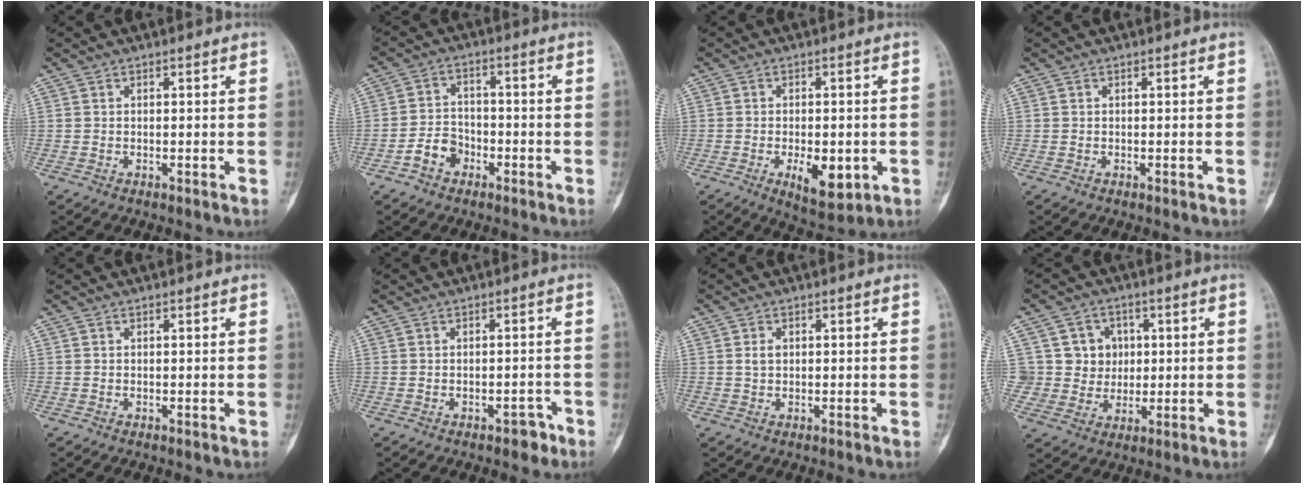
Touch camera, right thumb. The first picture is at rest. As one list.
[{"total": 5.5, "force": [-2.8, 4.1, 2.3], "torque": [-0.026, 0.029, -0.054]}, {"total": 8.3, "force": [-2.4, 3.9, 7.0], "torque": [-0.095, -0.007, -0.024]}, {"total": 0.0}, {"total": 0.0}, {"total": 2.5, "force": [-1.7, 1.4, 1.3], "torque": [-0.008, 0.015, -0.019]}, {"total": 1.6, "force": [0.3, 1.1, 1.1], "torque": [-0.018, 0.002, 0.007]}, {"total": 8.7, "force": [1.8, 8.3, 1.6], "torque": [0.020, 0.005, 0.033]}]